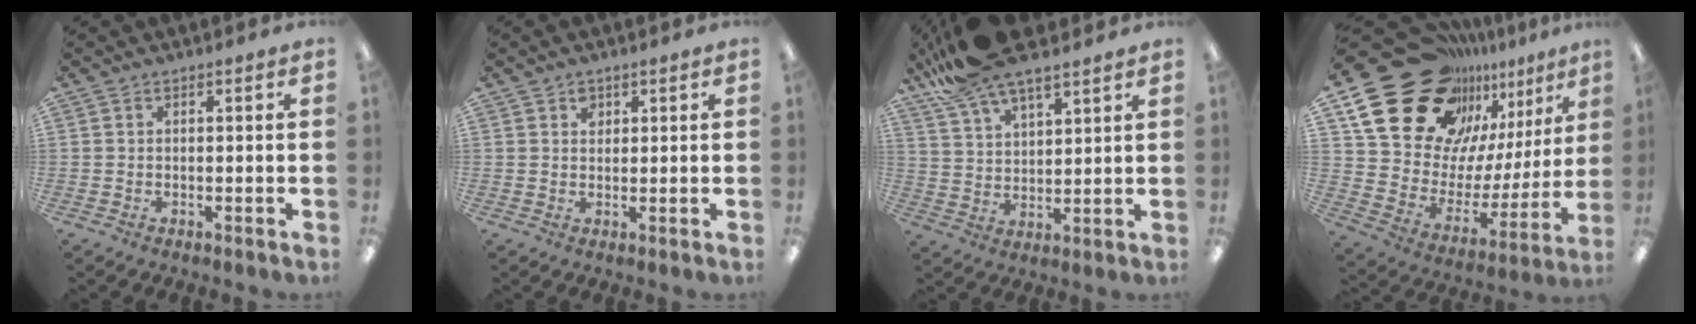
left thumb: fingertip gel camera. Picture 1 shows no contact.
{"total": 2.2, "force": [1.3, 1.6, 0.8], "torque": [-0.001, -0.005, 0.020]}
{"total": 12.3, "force": [10.4, 3.2, 5.8], "torque": [-0.130, -0.045, 0.193]}
{"total": 26.9, "force": [19.2, 15.0, 11.4], "torque": [-0.184, -0.128, 0.365]}